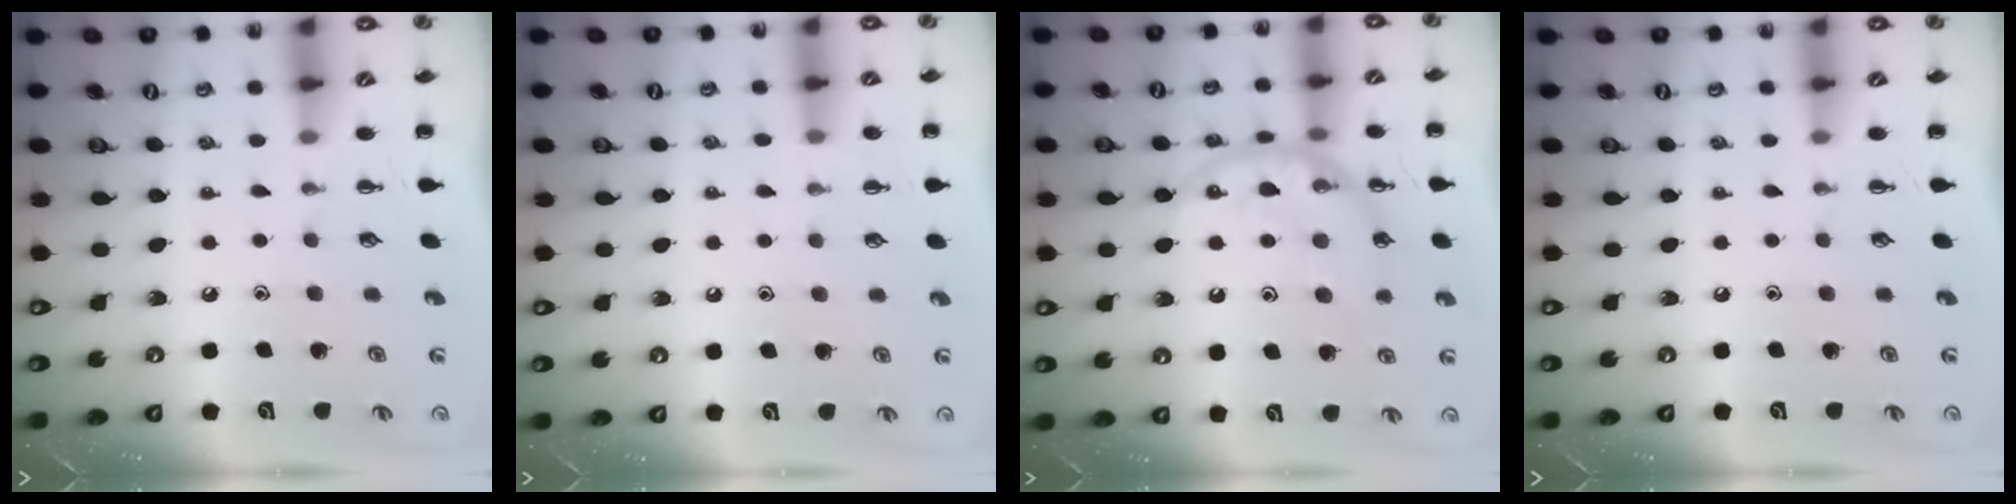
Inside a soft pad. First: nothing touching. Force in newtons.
{"total": 6.7, "press": 6.3, "slide": 2.3}
{"total": 15.5, "press": 15.4, "slide": 1.2}
{"total": 0.0}